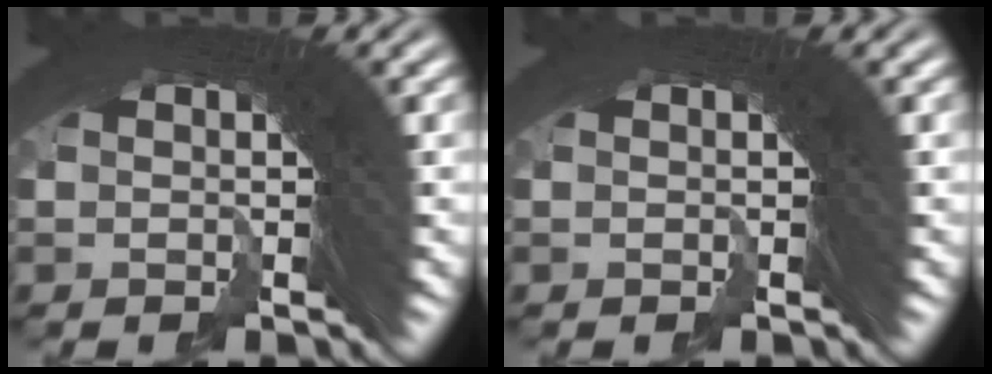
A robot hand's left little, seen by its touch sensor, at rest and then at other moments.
{"total": 0.0}